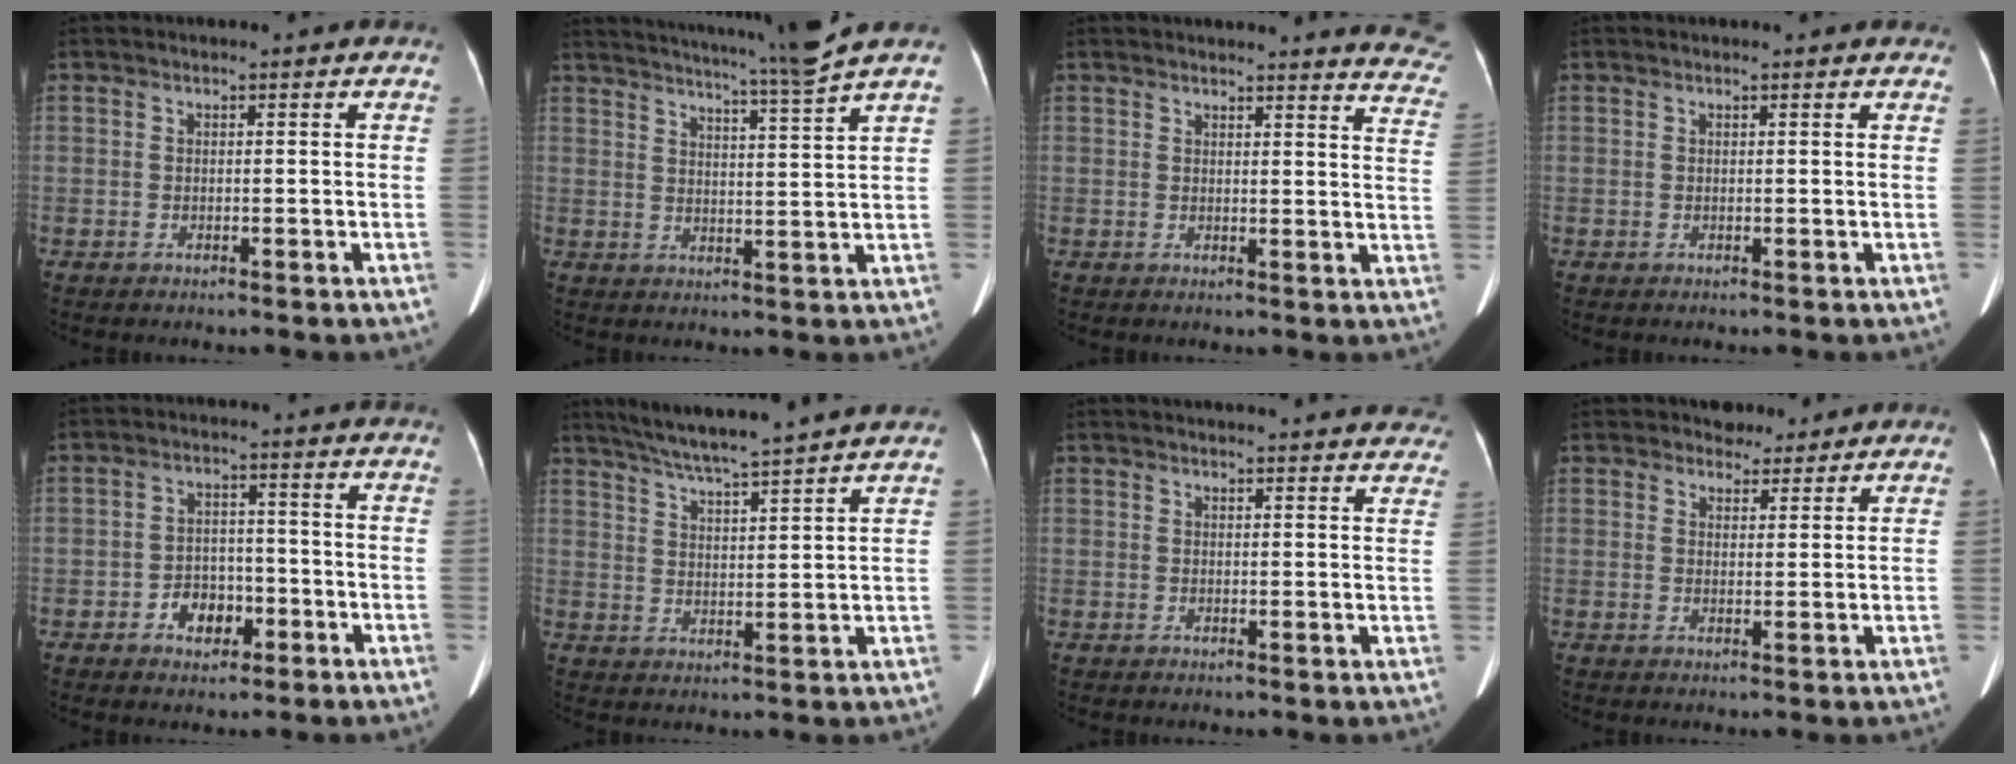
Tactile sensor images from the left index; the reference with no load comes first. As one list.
[{"total": 12.0, "force": [10.6, -3.0, 4.8], "torque": [-0.083, -0.040, 0.152]}, {"total": 12.0, "force": [11.7, 0.7, 2.5], "torque": [0.002, -0.091, 0.092]}, {"total": 3.1, "force": [2.8, 0.8, 1.0], "torque": [-0.013, 0.018, 0.024]}, {"total": 4.7, "force": [-2.4, 3.3, 2.5], "torque": [-0.044, 0.011, -0.033]}, {"total": 11.7, "force": [10.3, -1.2, 5.4], "torque": [-0.097, 0.014, 0.159]}, {"total": 20.2, "force": [19.2, 3.0, 5.5], "torque": [-0.067, -0.034, 0.211]}, {"total": 3.0, "force": [2.5, 1.5, 0.1], "torque": [0.000, 0.002, 0.040]}]